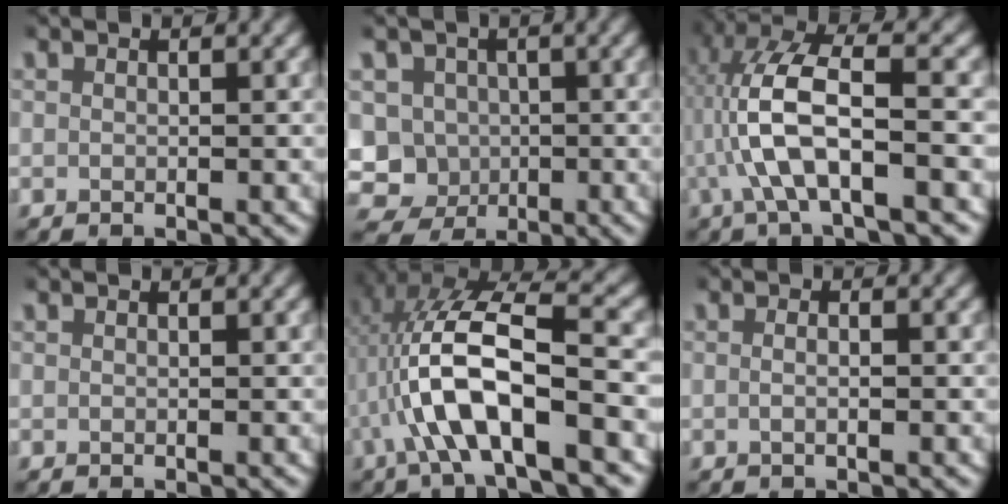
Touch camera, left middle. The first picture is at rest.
{"total": 13.0, "force": [-2.6, 12.2, 3.6], "torque": [-0.117, -0.062, -0.037]}
{"total": 6.8, "force": [0.0, 2.2, 6.4], "torque": [-0.138, 0.005, -0.002]}
{"total": 0.0}
{"total": 9.3, "force": [-0.3, 3.7, 8.5], "torque": [-0.169, -0.005, -0.002]}
{"total": 1.0, "force": [-0.4, 0.0, 0.9], "torque": [-0.022, -0.002, -0.007]}